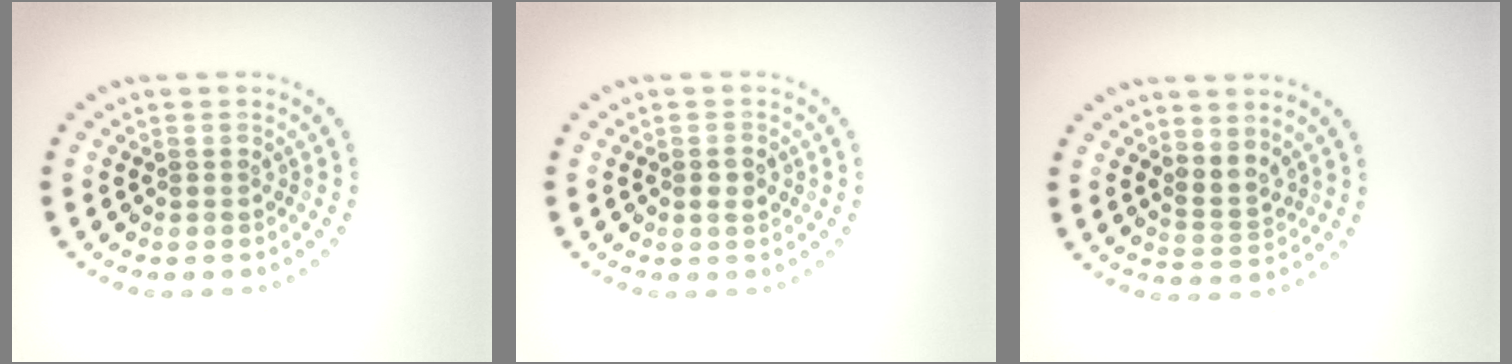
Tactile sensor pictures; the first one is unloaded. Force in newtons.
{"total": 1.3, "press": 1.2, "slide": 0.2}
{"total": 2.1, "press": 1.6, "slide": 1.3}